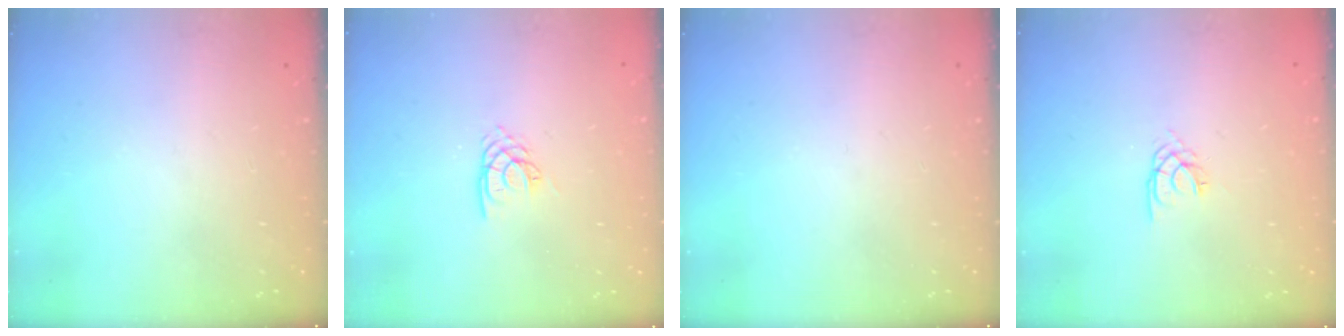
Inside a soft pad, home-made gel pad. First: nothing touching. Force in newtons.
{"total": 2.7, "press": 2.7, "slide": 0.1}
{"total": 0.0}
{"total": 1.7, "press": 1.7, "slide": 0.1}